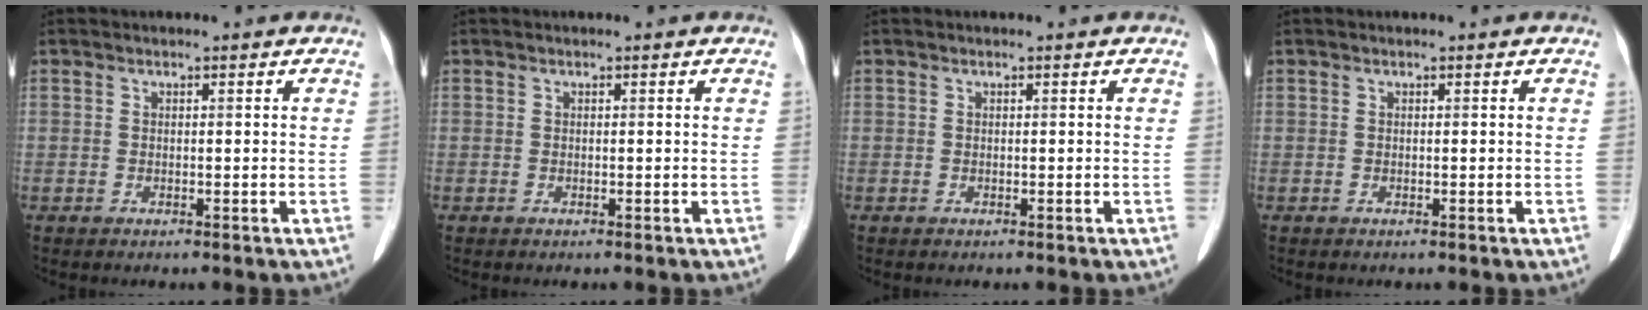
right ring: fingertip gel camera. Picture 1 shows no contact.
{"total": 0.0}
{"total": 0.0}
{"total": 0.0}